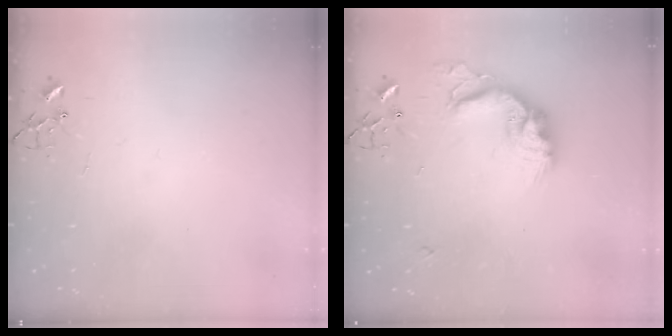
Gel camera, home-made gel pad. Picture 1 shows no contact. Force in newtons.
{"total": 17.9, "press": 17.8, "slide": 1.1}